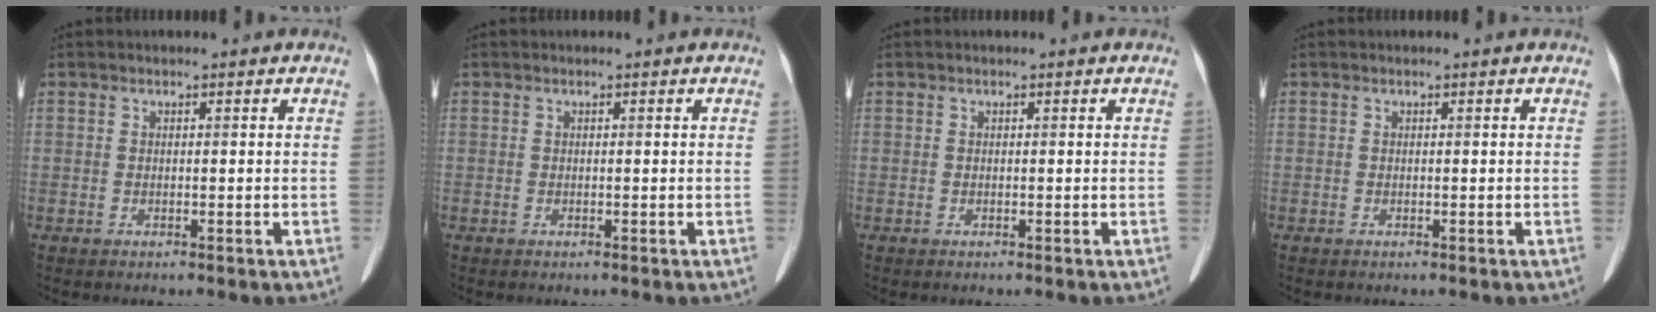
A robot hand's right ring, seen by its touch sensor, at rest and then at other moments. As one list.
[{"total": 0.0}, {"total": 0.0}, {"total": 0.0}]